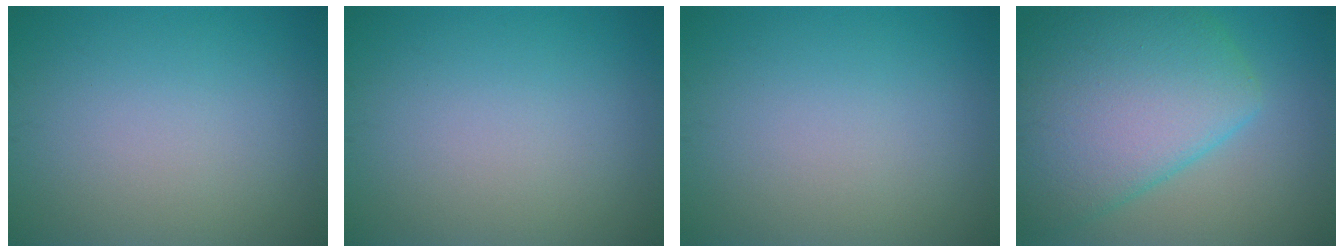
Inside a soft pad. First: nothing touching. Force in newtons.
{"total": 0.0}
{"total": 0.0}
{"total": 10.5, "press": 10.5, "slide": 0.4}